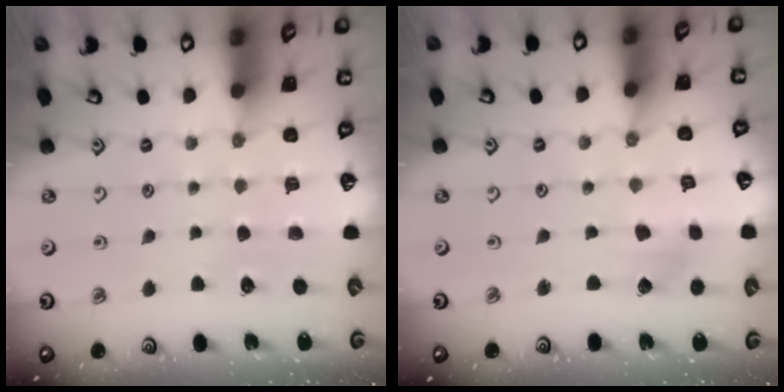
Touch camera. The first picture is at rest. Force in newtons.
{"total": 1.7, "press": 1.7, "slide": 0.2}